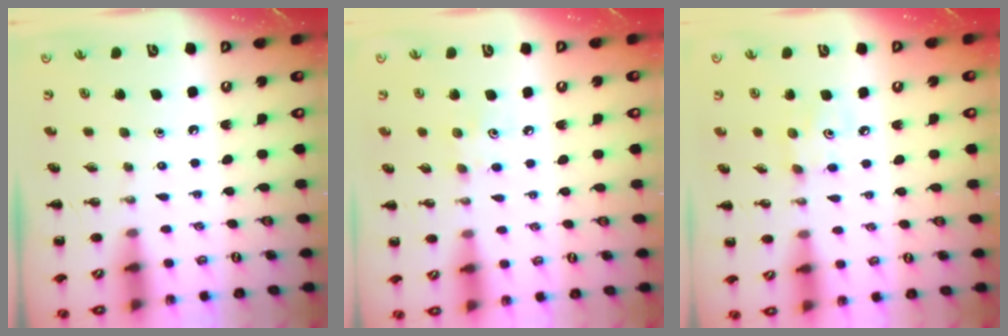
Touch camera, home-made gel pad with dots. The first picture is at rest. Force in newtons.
{"total": 5.0, "press": 4.8, "slide": 1.5}
{"total": 3.2, "press": 3.1, "slide": 0.6}